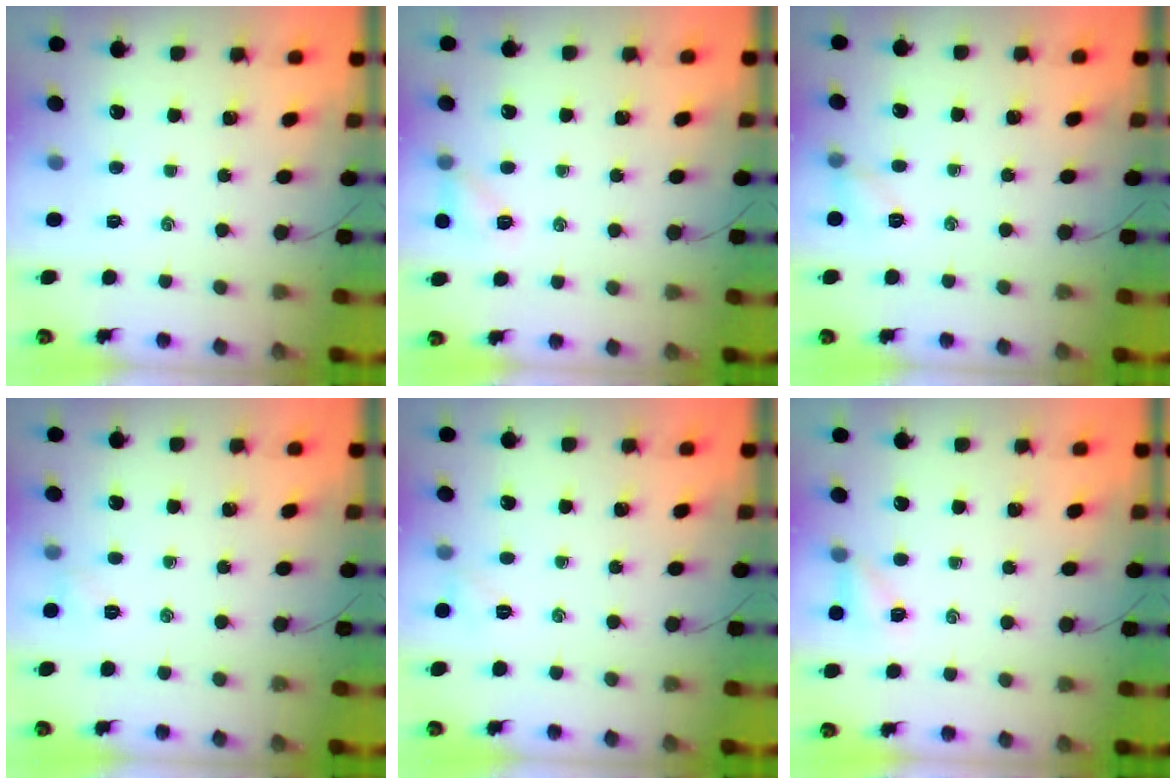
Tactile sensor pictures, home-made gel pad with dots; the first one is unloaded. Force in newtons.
{"total": 5.3, "press": 5.1, "slide": 1.3}
{"total": 5.7, "press": 5.5, "slide": 1.5}
{"total": 2.9, "press": 2.7, "slide": 1.0}
{"total": 3.9, "press": 3.7, "slide": 1.0}
{"total": 4.0, "press": 3.9, "slide": 1.0}